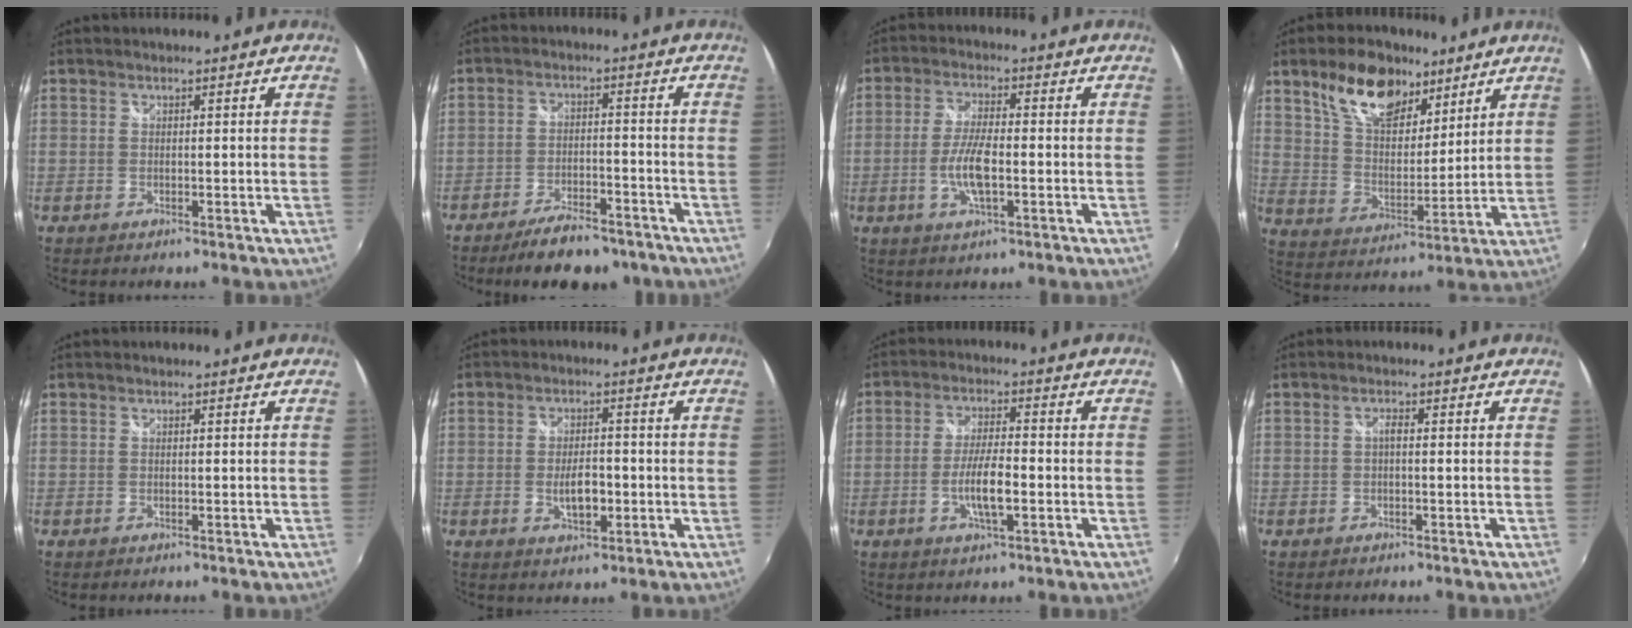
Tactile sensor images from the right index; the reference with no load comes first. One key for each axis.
{"total": 10.8, "fx": -8.6, "fy": 3.7, "fz": 5.4, "tx": -0.116, "ty": -0.002, "tz": -0.128}
{"total": 7.0, "fx": -1.8, "fy": 1.9, "fz": 6.5, "tx": -0.134, "ty": -0.002, "tz": -0.036}
{"total": 15.2, "fx": 9.6, "fy": 8.1, "fz": 8.7, "tx": -0.165, "ty": 0.023, "tz": 0.175}
{"total": 0.0}
{"total": 5.2, "fx": -1.3, "fy": 2.4, "fz": 4.4, "tx": -0.085, "ty": -0.003, "tz": -0.019}
{"total": 6.6, "fx": -2.1, "fy": 1.4, "fz": 6.1, "tx": -0.120, "ty": -0.003, "tz": -0.037}
{"total": 1.1, "fx": -0.2, "fy": 0.4, "fz": 1.0, "tx": -0.020, "ty": 0.005, "tz": -0.006}